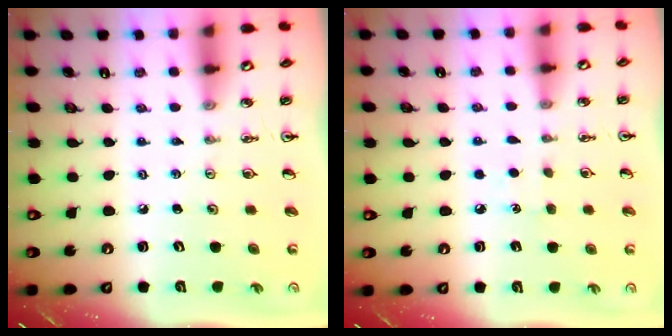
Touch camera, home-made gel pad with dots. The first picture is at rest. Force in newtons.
{"total": 4.5, "press": 4.5, "slide": 0.5}